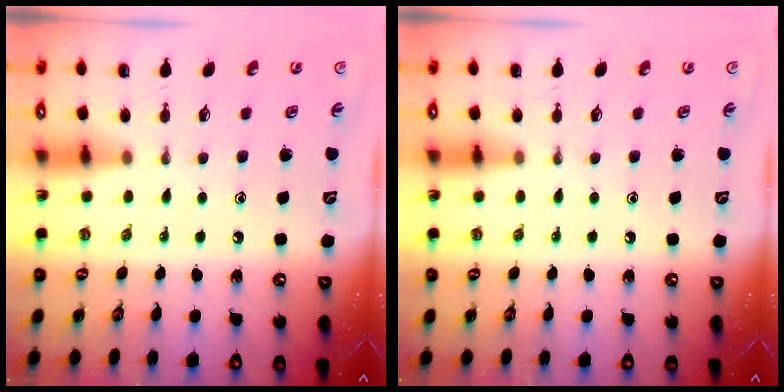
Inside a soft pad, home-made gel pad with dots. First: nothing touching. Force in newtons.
{"total": 0.0}